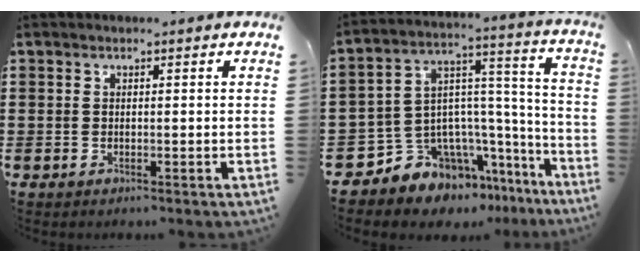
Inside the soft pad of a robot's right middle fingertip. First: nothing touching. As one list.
[{"total": 9.3, "force": [-7.4, 5.5, 1.5], "torque": [-0.065, -0.006, -0.141]}]